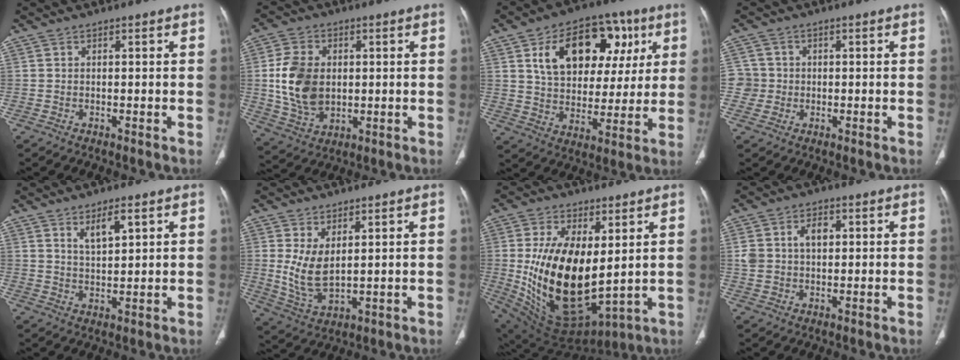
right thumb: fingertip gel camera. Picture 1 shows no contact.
{"total": 12.3, "force": [0.6, 8.8, 8.5], "torque": [-0.149, -0.004, 0.023]}
{"total": 21.0, "force": [7.7, 13.6, 14.1], "torque": [-0.166, 0.004, 0.124]}
{"total": 3.7, "force": [-0.4, 3.7, -0.1], "torque": [0.027, 0.011, -0.011]}
{"total": 4.9, "force": [2.7, 1.7, 3.7], "torque": [-0.059, -0.021, 0.051]}
{"total": 7.8, "force": [1.9, 4.1, 6.4], "torque": [-0.125, -0.018, 0.054]}
{"total": 22.0, "force": [1.9, 11.5, 18.7], "torque": [-0.331, -0.038, 0.061]}
{"total": 5.7, "force": [1.3, 3.9, 4.0], "torque": [-0.067, 0.008, 0.026]}